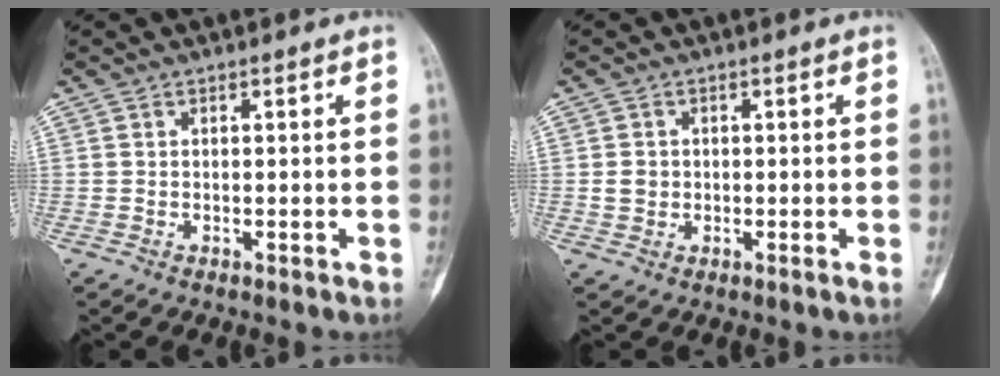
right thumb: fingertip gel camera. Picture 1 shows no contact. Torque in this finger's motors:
{"motor_torque": [0.34, 0.66, 0.15, -0.40, 0.17]}